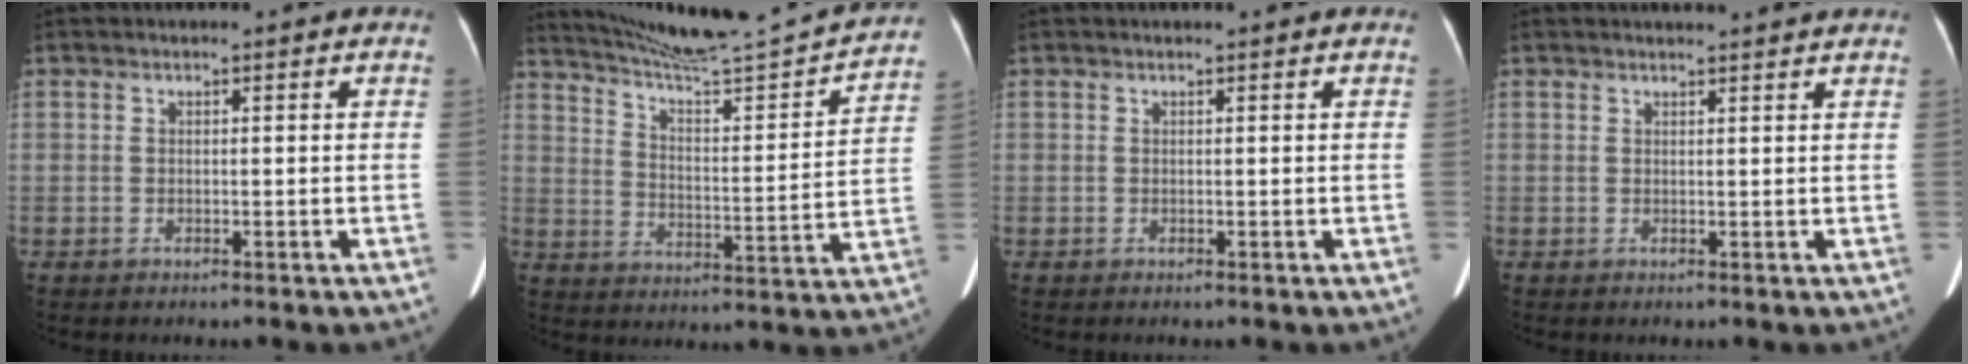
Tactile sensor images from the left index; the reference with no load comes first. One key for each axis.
{"total": 21.4, "fx": 20.0, "fy": -0.1, "fz": 7.5, "tx": -0.123, "ty": -0.043, "tz": 0.282}
{"total": 0.7, "fx": 0.6, "fy": 0.1, "fz": 0.3, "tx": -0.006, "ty": 0.012, "tz": 0.011}
{"total": 5.3, "fx": 5.1, "fy": -0.1, "fz": 1.6, "tx": -0.020, "ty": 0.017, "tz": 0.053}